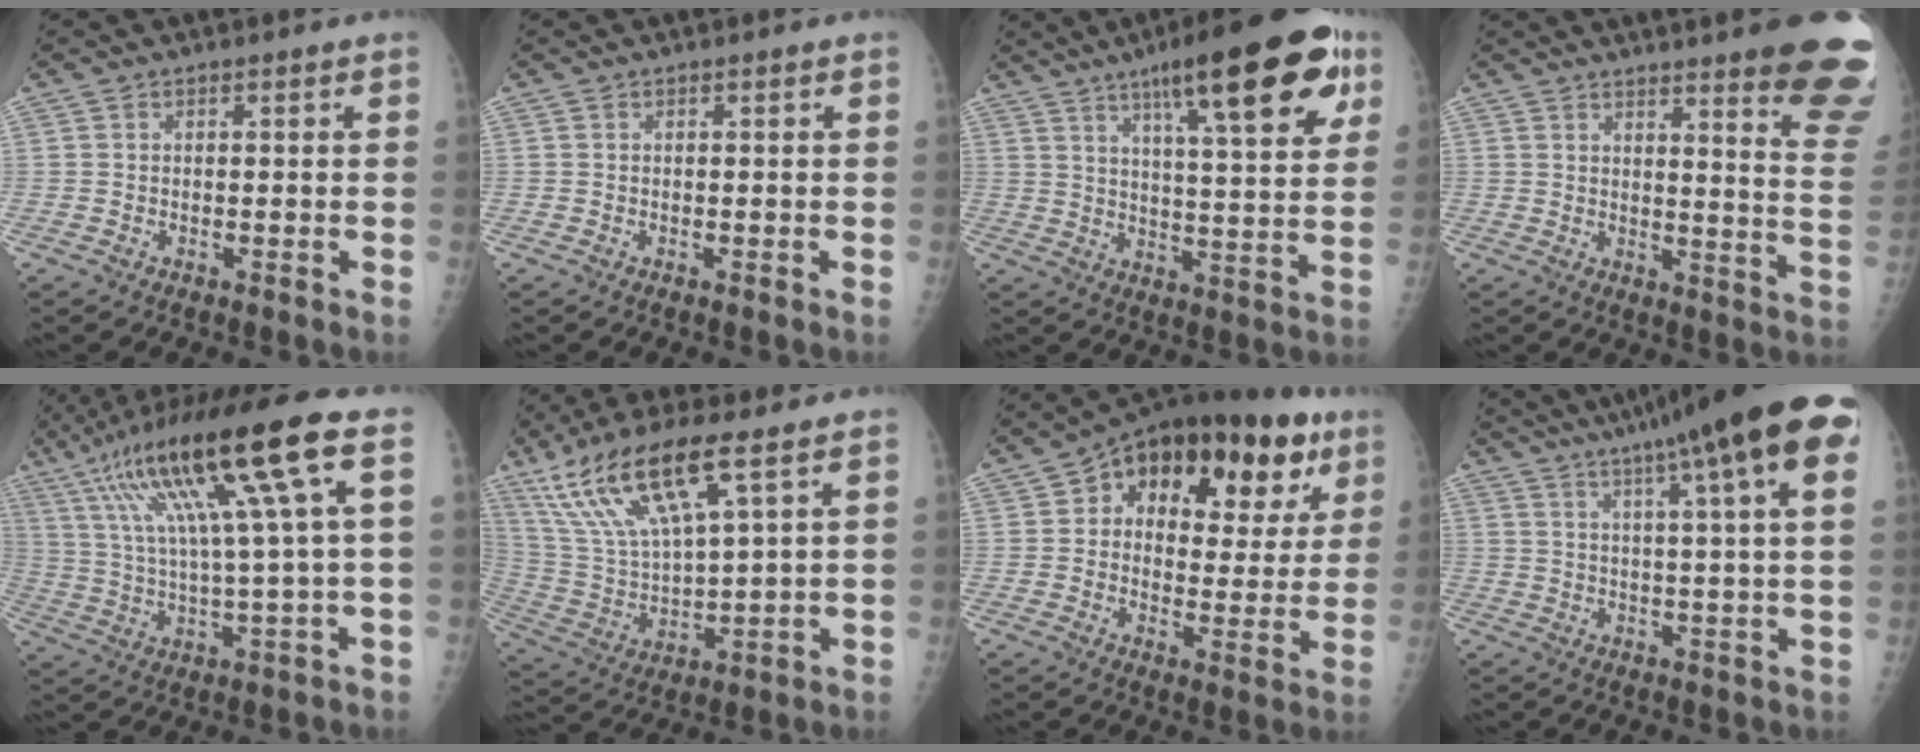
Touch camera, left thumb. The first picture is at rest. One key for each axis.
{"total": 0.0}
{"total": 22.3, "fx": 11.4, "fy": 5.3, "fz": 18.3, "tx": -0.241, "ty": -0.020, "tz": 0.164}
{"total": 17.2, "fx": 12.3, "fy": 1.7, "fz": 11.9, "tx": -0.120, "ty": -0.092, "tz": 0.140}
{"total": 21.2, "fx": 8.2, "fy": 2.1, "fz": 19.4, "tx": -0.356, "ty": 0.012, "tz": 0.137}
{"total": 17.8, "fx": 9.8, "fy": 4.7, "fz": 14.1, "tx": -0.288, "ty": -0.024, "tz": 0.201}
{"total": 22.0, "fx": 10.2, "fy": 12.6, "fz": 14.8, "tx": -0.158, "ty": 0.003, "tz": 0.143}
{"total": 22.3, "fx": 12.3, "fy": 2.6, "fz": 18.4, "tx": -0.277, "ty": 0.005, "tz": 0.155}